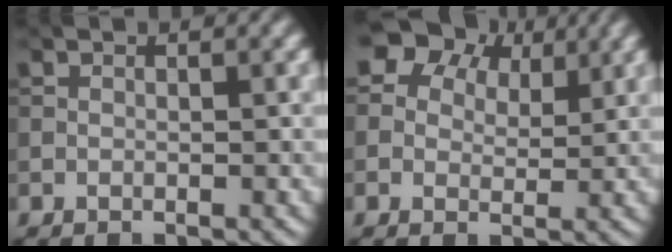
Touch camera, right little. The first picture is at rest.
{"total": 8.5, "force": [5.3, 5.5, 3.7], "torque": [-0.073, 0.017, 0.077]}